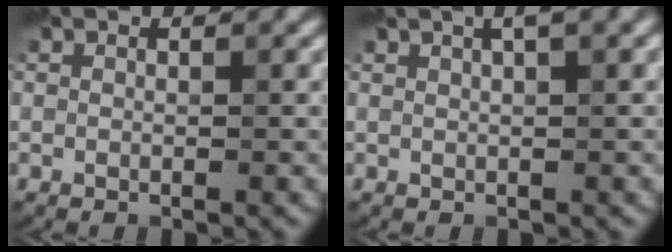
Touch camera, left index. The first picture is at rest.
{"total": 2.0, "force": [1.2, 0.2, 1.6], "torque": [-0.024, 0.007, 0.019]}